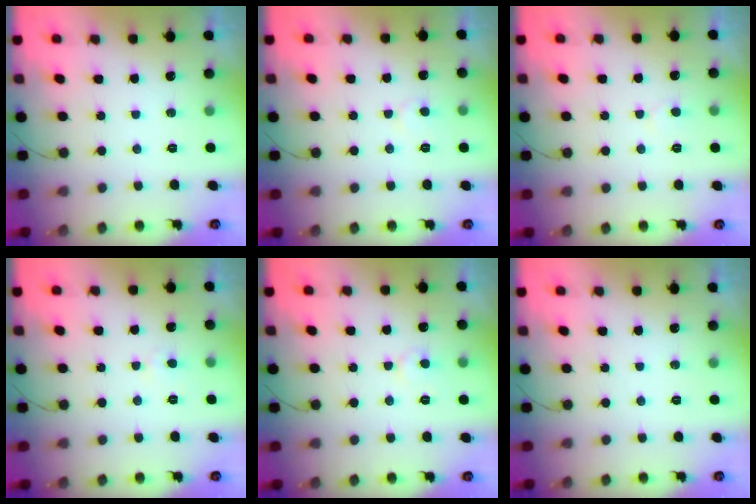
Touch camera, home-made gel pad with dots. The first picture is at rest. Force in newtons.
{"total": 3.3, "press": 3.3, "slide": 0.3}
{"total": 3.9, "press": 3.9, "slide": 0.3}
{"total": 3.1, "press": 3.0, "slide": 0.3}
{"total": 4.7, "press": 4.7, "slide": 0.2}
{"total": 0.0}